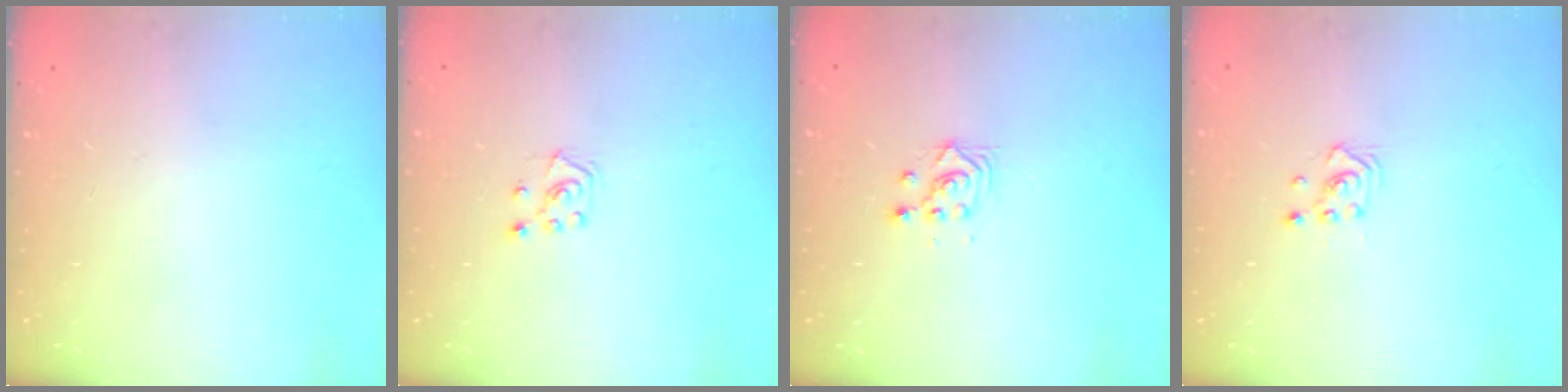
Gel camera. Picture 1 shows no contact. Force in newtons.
{"total": 4.6, "press": 4.6, "slide": 0.5}
{"total": 2.8, "press": 2.8, "slide": 0.2}
{"total": 2.8, "press": 2.8, "slide": 0.3}